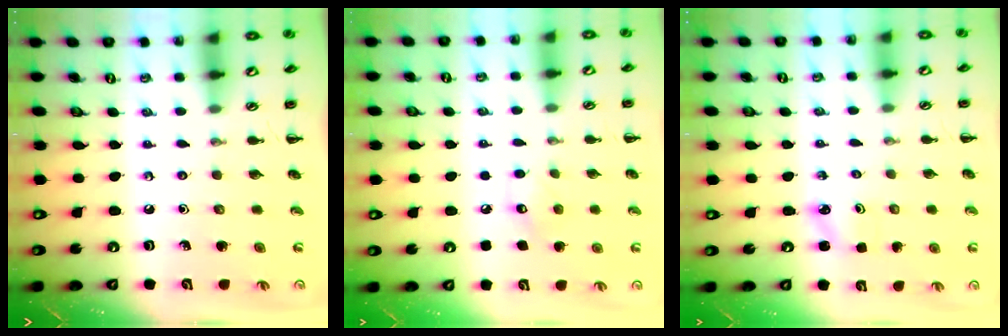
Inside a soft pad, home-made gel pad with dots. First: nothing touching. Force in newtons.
{"total": 7.3, "press": 7.1, "slide": 1.3}
{"total": 1.9, "press": 1.8, "slide": 0.5}